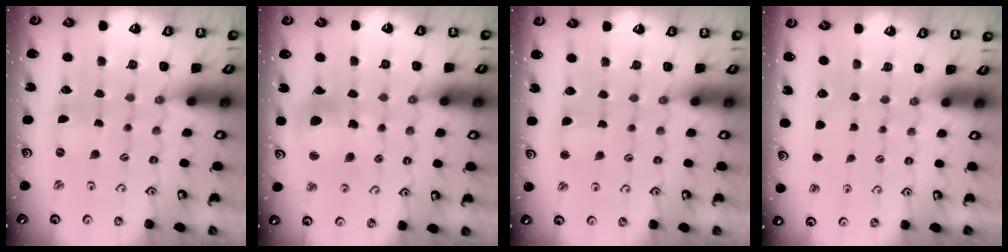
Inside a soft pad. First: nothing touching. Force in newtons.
{"total": 12.3, "press": 12.0, "slide": 2.6}
{"total": 2.6, "press": 2.6, "slide": 0.3}
{"total": 0.0}